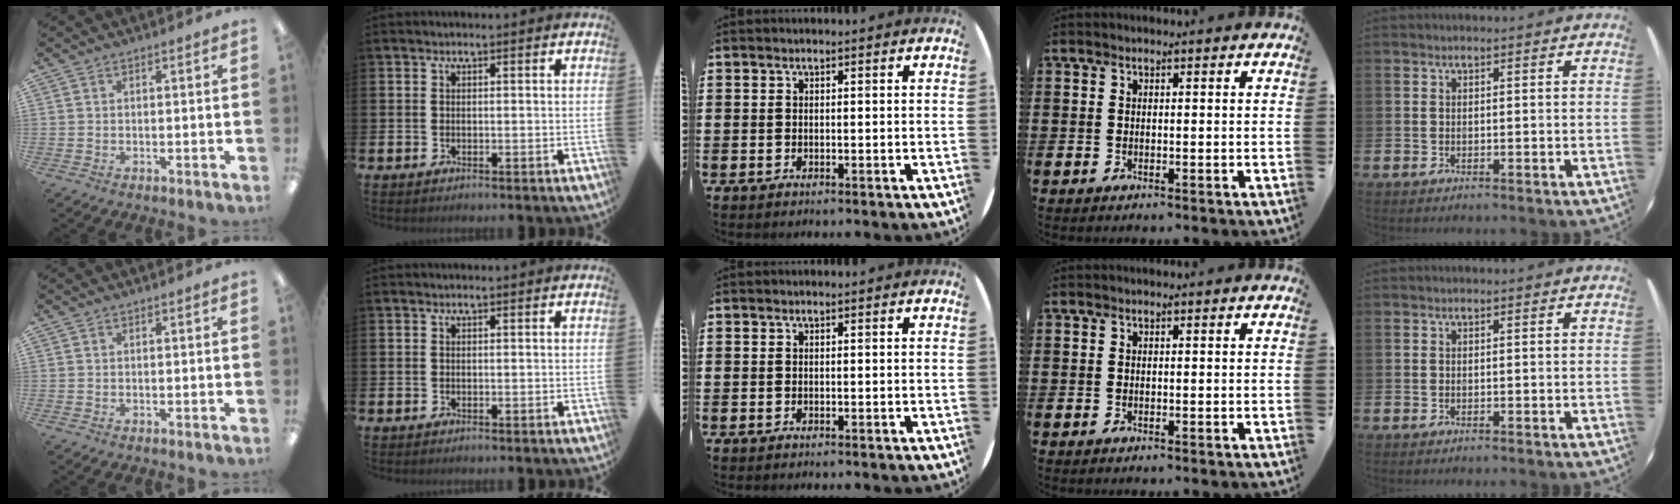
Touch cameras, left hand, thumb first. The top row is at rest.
{}